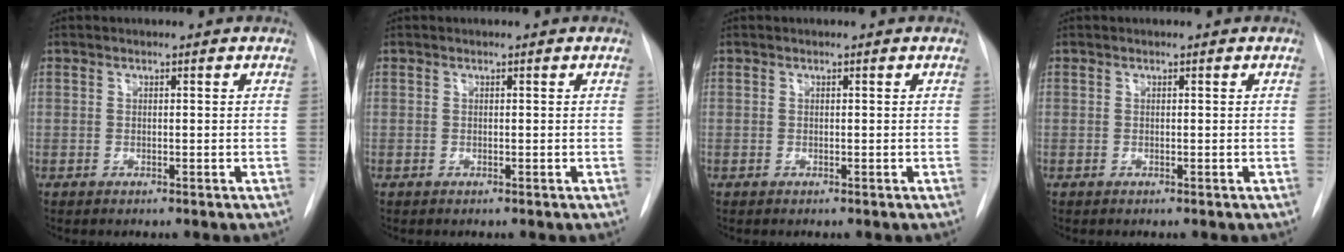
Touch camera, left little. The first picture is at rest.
{"total": 0.0}
{"total": 0.0}
{"total": 0.0}